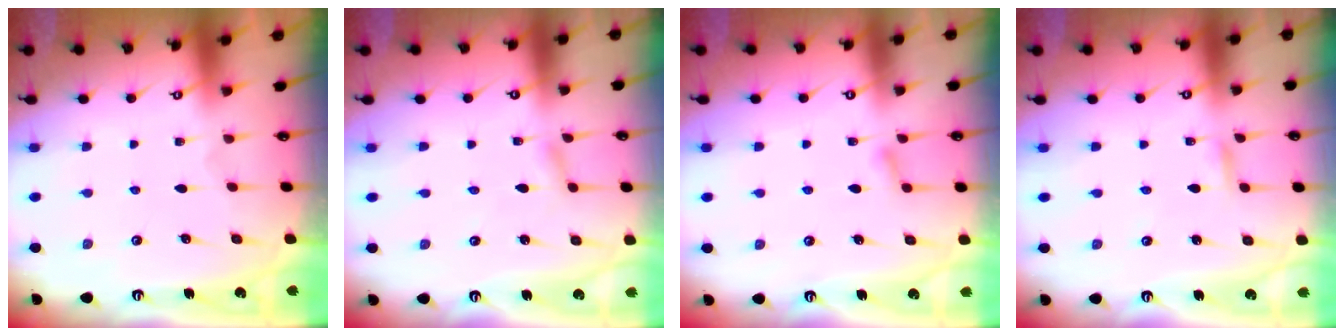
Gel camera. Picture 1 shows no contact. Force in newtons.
{"total": 1.5, "press": 1.5, "slide": 0.2}
{"total": 5.4, "press": 5.4, "slide": 0.8}
{"total": 1.7, "press": 1.7, "slide": 0.1}